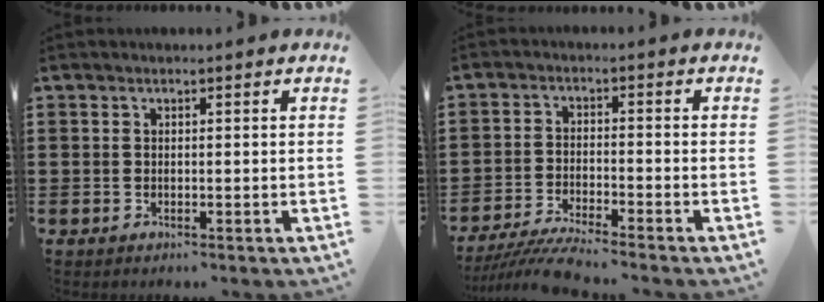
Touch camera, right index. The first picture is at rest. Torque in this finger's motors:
{"motor_torque": [0.80, 0.80, -0.05, -0.01]}